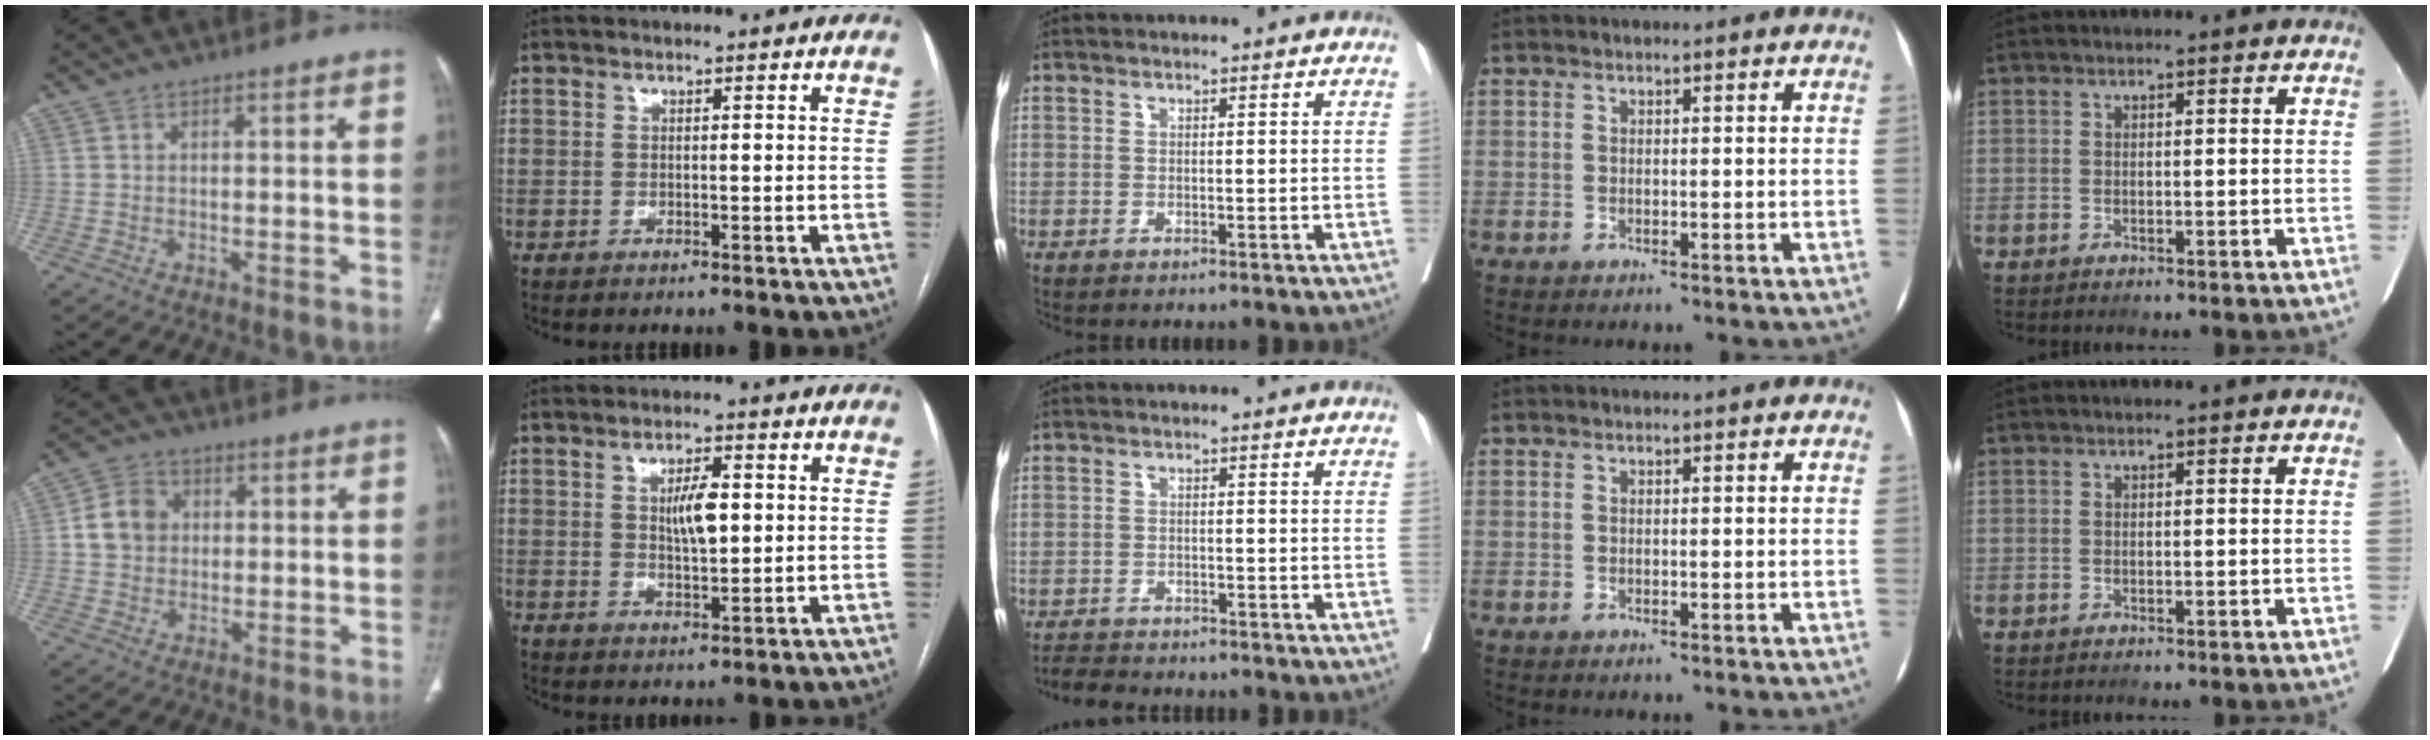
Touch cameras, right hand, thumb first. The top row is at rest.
{"thumb": {"total": 6.3, "force": [0.8, 5.4, 3.1], "torque": [-0.041, 0.008, 0.009]}, "index": {"total": 5.2, "force": [0.9, 1.7, 4.8], "torque": [-0.081, 0.003, 0.017]}, "middle": {"total": 4.3, "force": [-4.1, 0.8, 0.8], "torque": [-0.011, -0.013, -0.069]}}